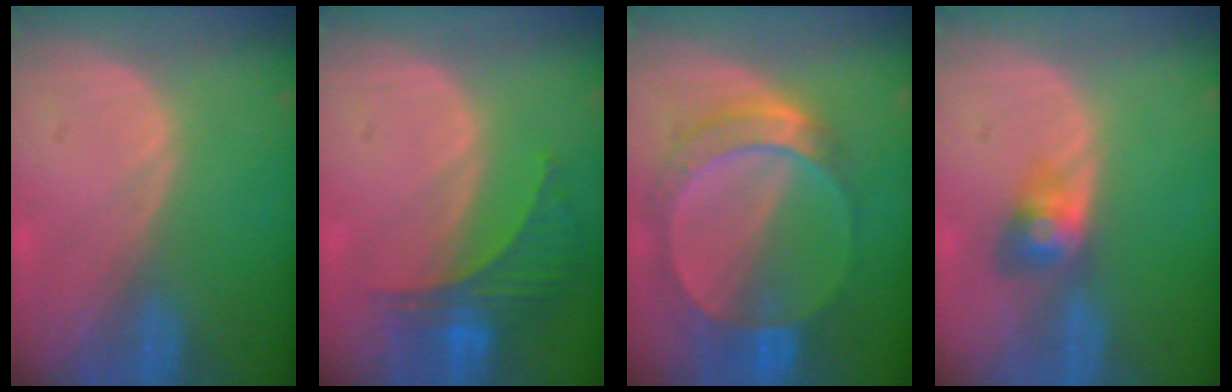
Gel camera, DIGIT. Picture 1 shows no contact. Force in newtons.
{"total": 6.1, "press": 5.7, "slide": 2.1}
{"total": 8.5, "press": 7.7, "slide": 3.5}
{"total": 3.4, "press": 3.4, "slide": 0.2}